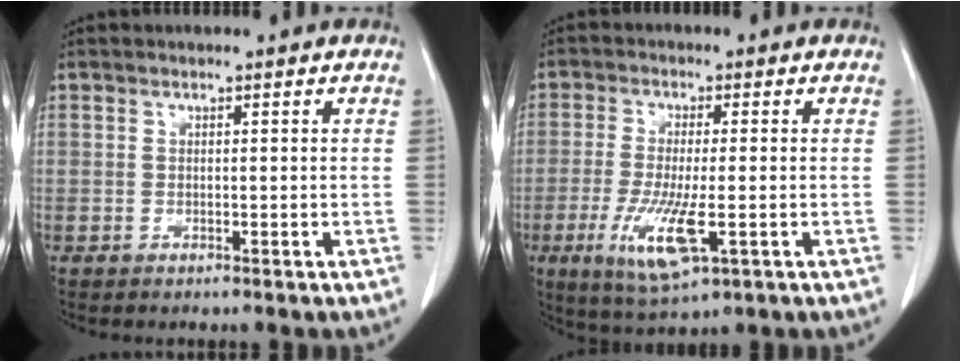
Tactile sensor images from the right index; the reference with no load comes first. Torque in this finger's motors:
{"motor_torque": [1.30, -0.55, 0.47, 0.12]}